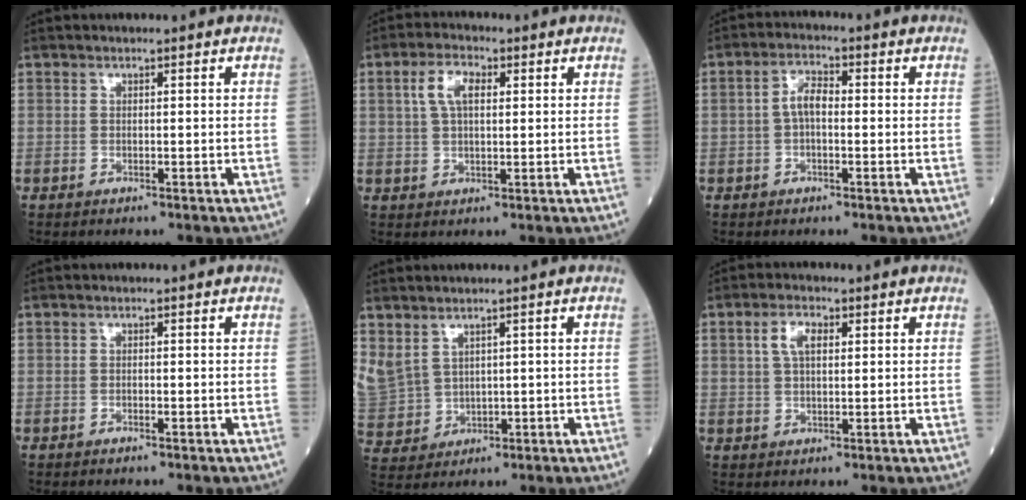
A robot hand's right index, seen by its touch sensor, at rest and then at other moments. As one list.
[{"total": 5.1, "force": [1.7, 2.2, 4.2], "torque": [-0.094, 0.012, 0.034]}, {"total": 3.6, "force": [-0.2, 1.6, 3.2], "torque": [-0.066, 0.011, -0.005]}, {"total": 0.5, "force": [-0.3, 0.1, 0.4], "torque": [-0.010, 0.000, -0.004]}, {"total": 11.2, "force": [4.1, 9.0, 5.3], "torque": [-0.175, 0.018, 0.111]}, {"total": 4.1, "force": [1.5, 1.8, 3.3], "torque": [-0.073, 0.008, 0.030]}]